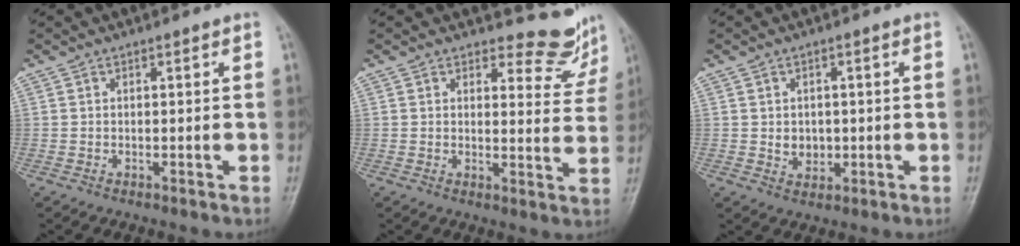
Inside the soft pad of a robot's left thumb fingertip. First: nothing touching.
{"total": 7.0, "force": [6.7, 2.2, 0.3], "torque": [0.022, -0.068, 0.070]}
{"total": 3.4, "force": [-0.2, 2.8, 1.9], "torque": [-0.014, 0.000, 0.005]}